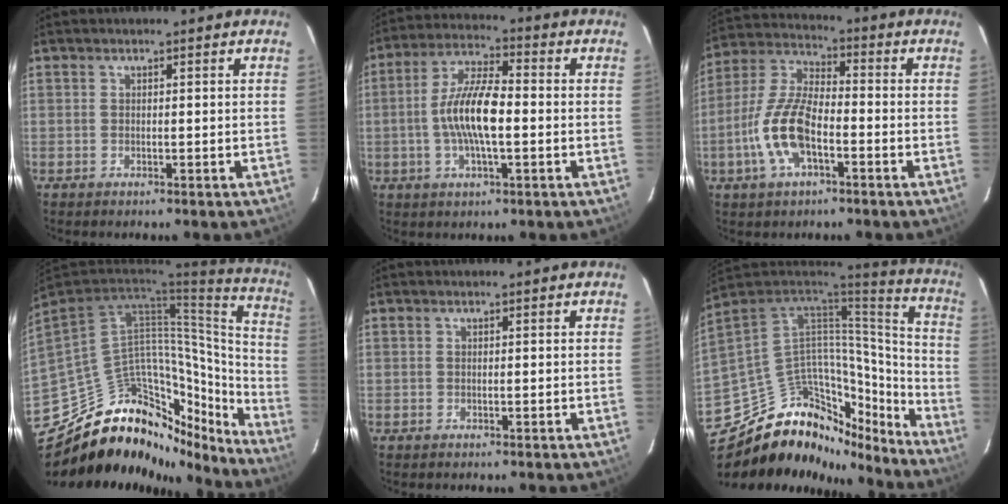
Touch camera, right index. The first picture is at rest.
{"total": 11.0, "force": [-1.5, 3.4, 10.4], "torque": [-0.211, 0.008, -0.030]}
{"total": 12.6, "force": [-4.5, 5.2, 10.5], "torque": [-0.228, 0.002, -0.088]}
{"total": 33.6, "force": [-26.5, 13.8, 15.3], "torque": [-0.243, 0.036, -0.383]}
{"total": 0.0}
{"total": 31.3, "force": [-23.3, 14.4, 15.3], "torque": [-0.264, 0.035, -0.336]}